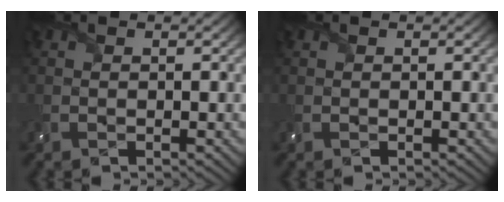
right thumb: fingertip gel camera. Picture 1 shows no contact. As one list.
[{"total": 0.0}]